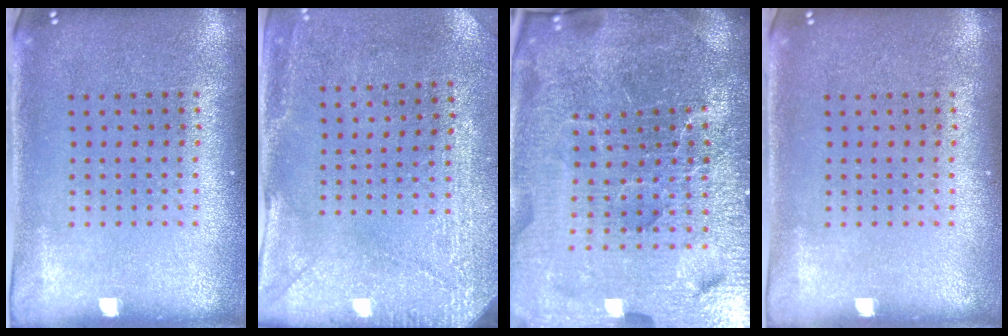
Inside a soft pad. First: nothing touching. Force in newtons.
{"total": 2.9, "press": 2.4, "slide": 1.6}
{"total": 7.1, "press": 6.1, "slide": 3.6}
{"total": 0.0}